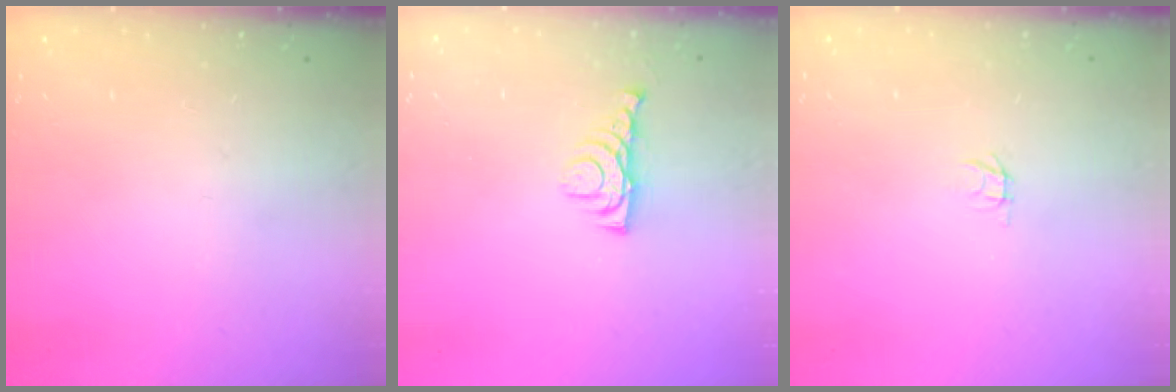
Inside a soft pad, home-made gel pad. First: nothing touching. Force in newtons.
{"total": 5.5, "press": 5.4, "slide": 1.1}
{"total": 1.8, "press": 1.8, "slide": 0.1}